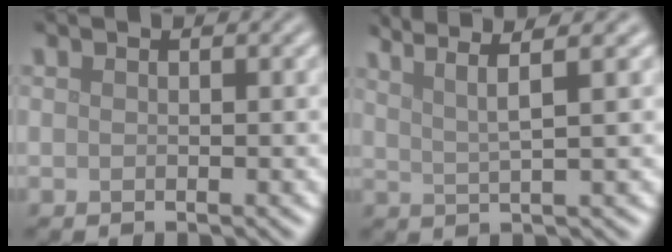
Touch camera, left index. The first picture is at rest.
{"total": 5.4, "force": [3.8, 0.9, 3.8], "torque": [-0.067, 0.021, 0.040]}